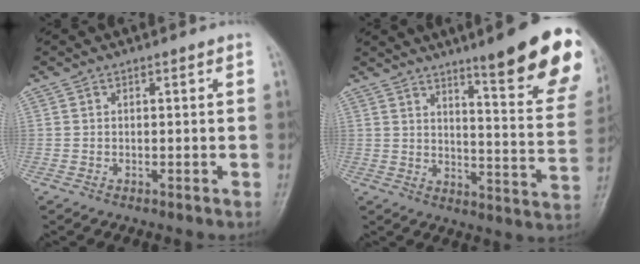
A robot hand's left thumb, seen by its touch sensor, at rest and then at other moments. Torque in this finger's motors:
{"motor_torque": [2.70, 1.35, 1.66, -1.11, 0.38]}